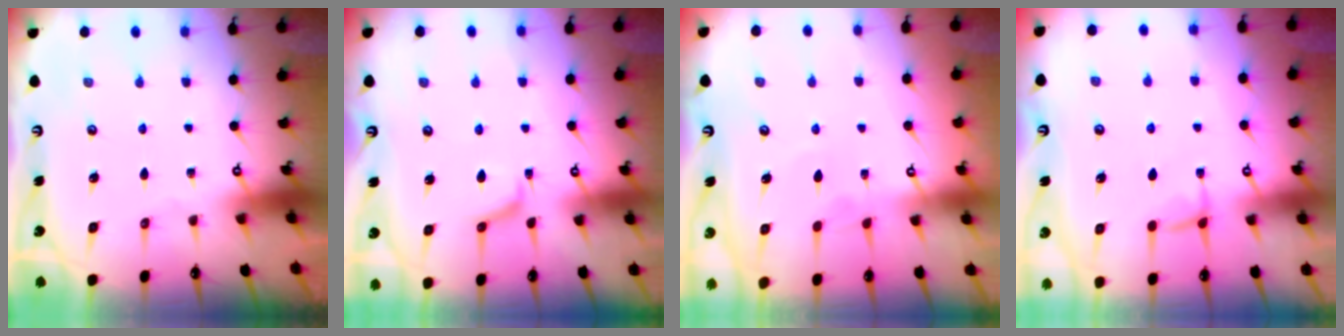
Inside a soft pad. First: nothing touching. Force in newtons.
{"total": 1.3, "press": 1.2, "slide": 0.5}
{"total": 4.0, "press": 4.0, "slide": 0.6}
{"total": 1.5, "press": 1.4, "slide": 0.5}